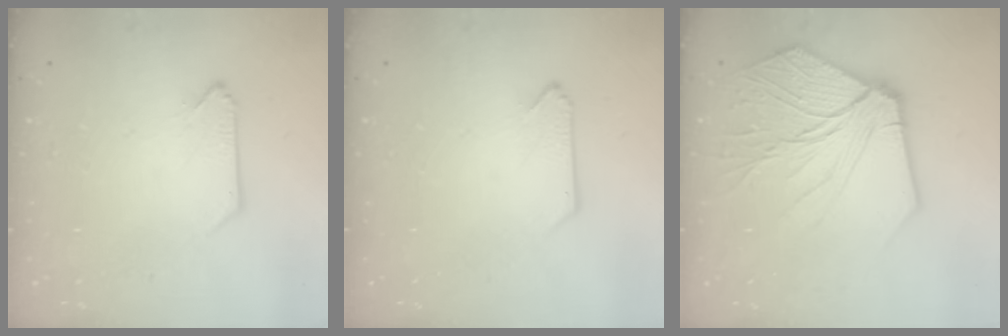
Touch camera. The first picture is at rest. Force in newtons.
{"total": 0.0}
{"total": 14.2, "press": 14.1, "slide": 2.0}